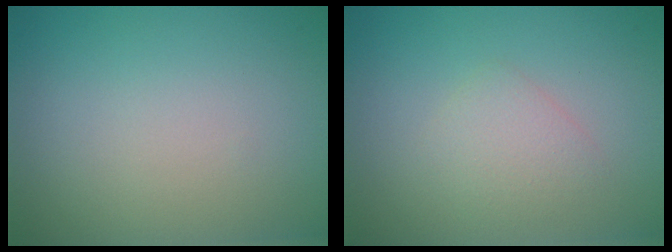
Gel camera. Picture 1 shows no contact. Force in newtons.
{"total": 1.8, "press": 1.8, "slide": 0.0}